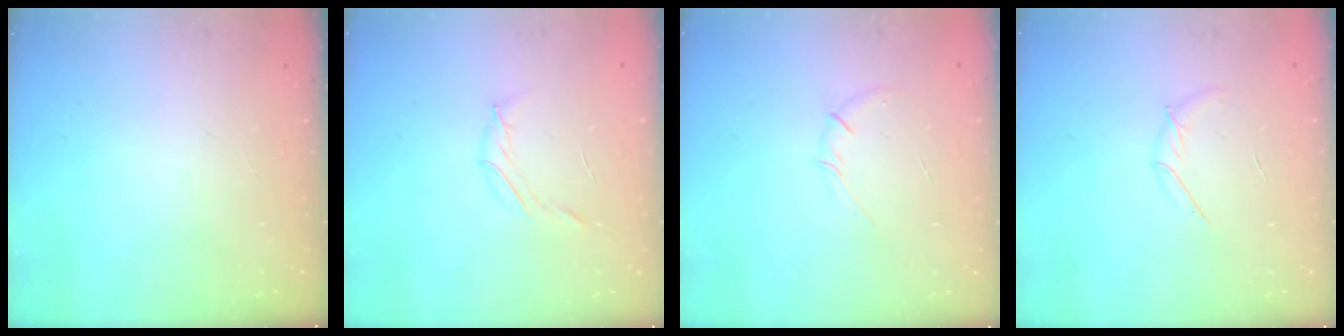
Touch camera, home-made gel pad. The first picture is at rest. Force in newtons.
{"total": 3.8, "press": 3.7, "slide": 1.0}
{"total": 5.1, "press": 4.9, "slide": 1.4}
{"total": 5.0, "press": 4.9, "slide": 1.3}